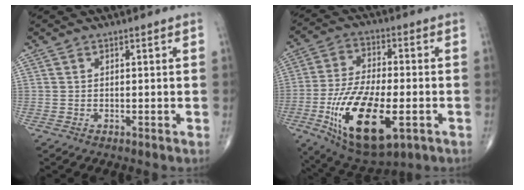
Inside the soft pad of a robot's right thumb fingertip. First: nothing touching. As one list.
[{"total": 20.2, "force": [-6.3, 8.7, 17.0], "torque": [-0.317, 0.001, -0.095]}]